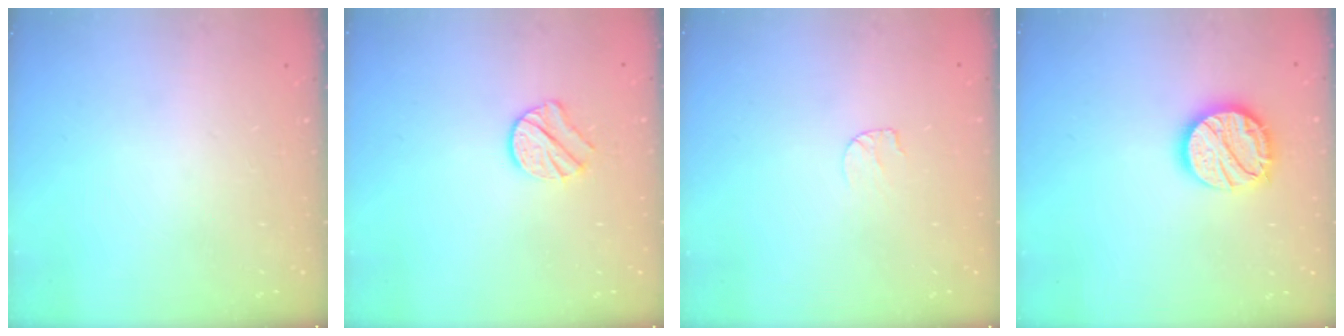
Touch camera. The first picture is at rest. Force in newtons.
{"total": 7.8, "press": 7.8, "slide": 0.1}
{"total": 3.8, "press": 3.8, "slide": 0.4}
{"total": 15.0, "press": 15.0, "slide": 1.2}